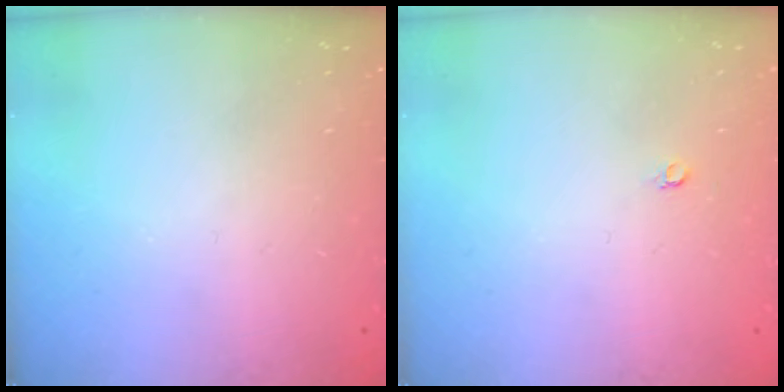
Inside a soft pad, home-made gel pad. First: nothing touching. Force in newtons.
{"total": 3.2, "press": 3.2, "slide": 0.2}